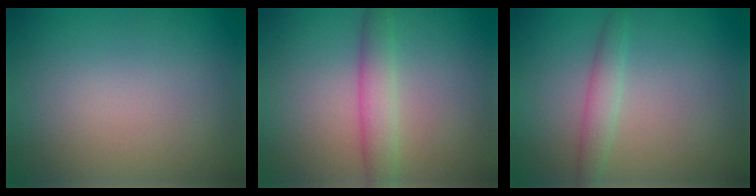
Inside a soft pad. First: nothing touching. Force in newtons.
{"total": 2.9, "press": 2.9, "slide": 0.1}
{"total": 1.9, "press": 1.9, "slide": 0.1}